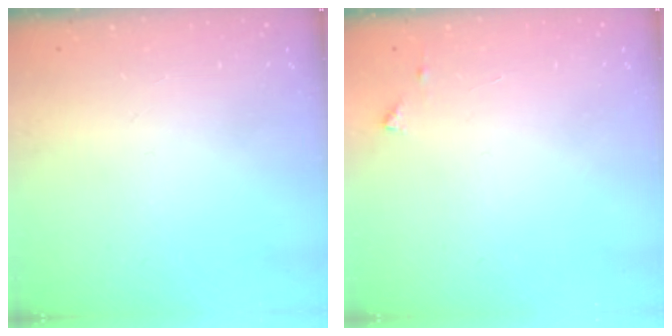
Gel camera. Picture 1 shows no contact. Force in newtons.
{"total": 4.1, "press": 4.1, "slide": 0.5}